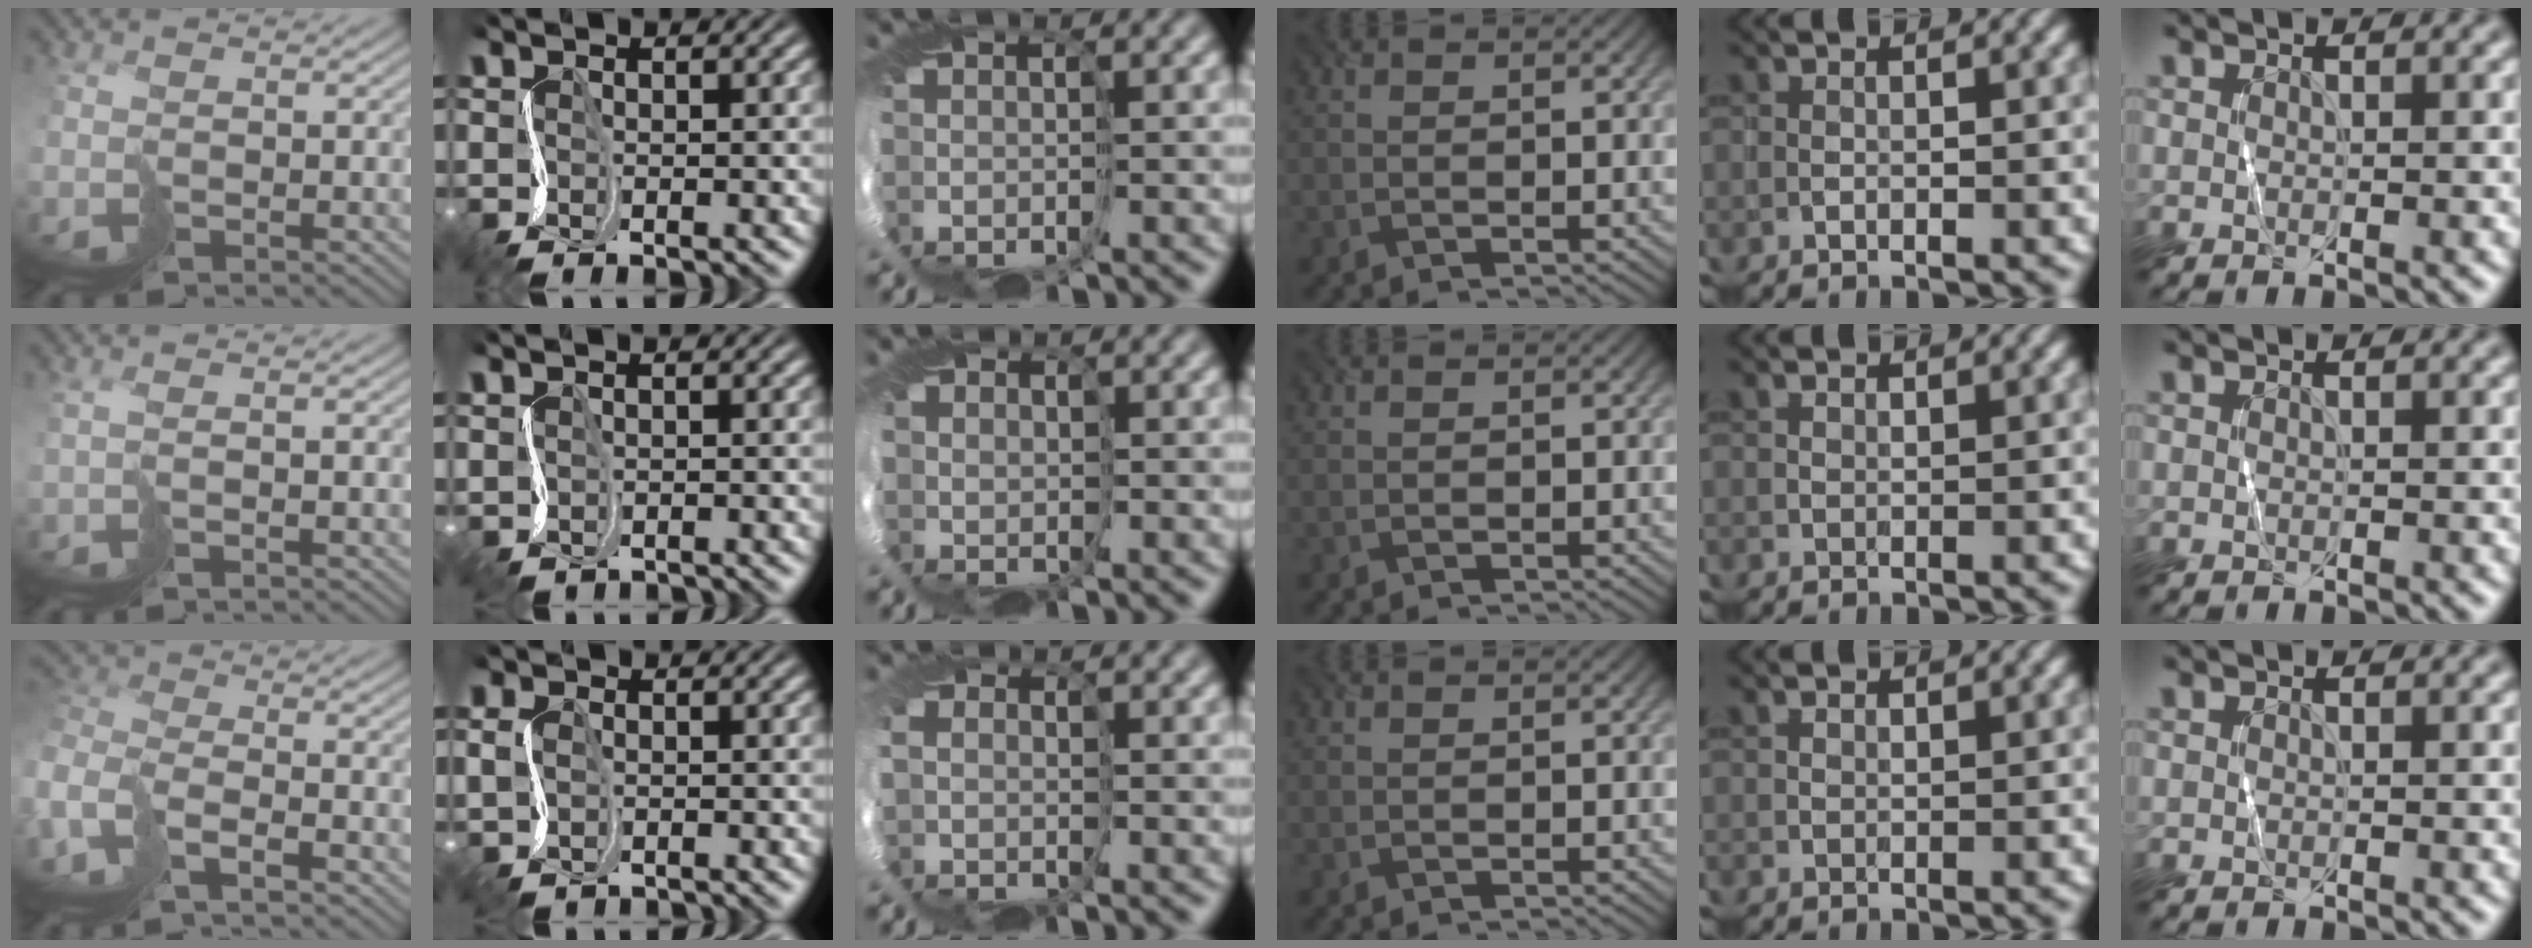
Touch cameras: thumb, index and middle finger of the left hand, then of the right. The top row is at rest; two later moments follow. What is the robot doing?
{"motion": "cut", "object": "wrapping paper"}